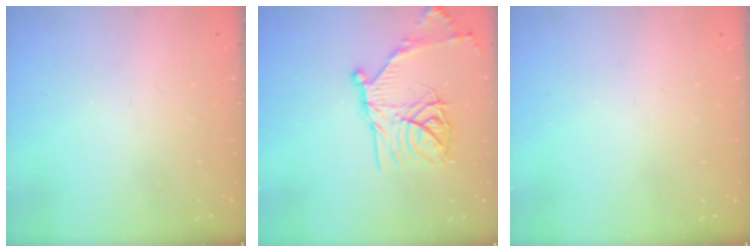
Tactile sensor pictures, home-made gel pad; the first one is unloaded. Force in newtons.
{"total": 19.9, "press": 19.8, "slide": 1.5}
{"total": 0.0}